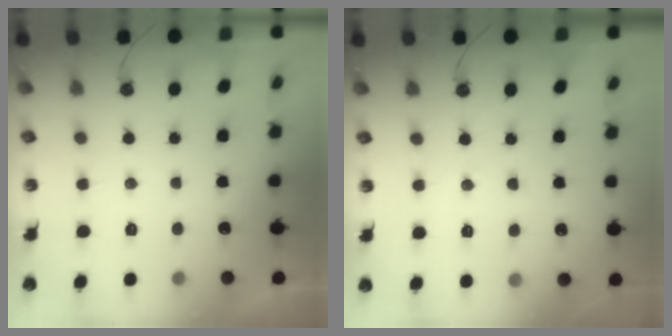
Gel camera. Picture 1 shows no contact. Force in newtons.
{"total": 4.1, "press": 4.0, "slide": 0.6}